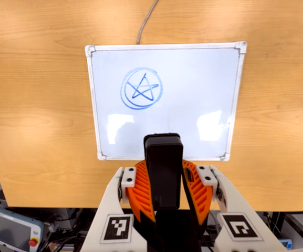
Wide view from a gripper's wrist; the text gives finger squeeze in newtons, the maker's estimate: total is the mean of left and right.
{"total": 10.4, "left": 9.2, "right": 11.6}